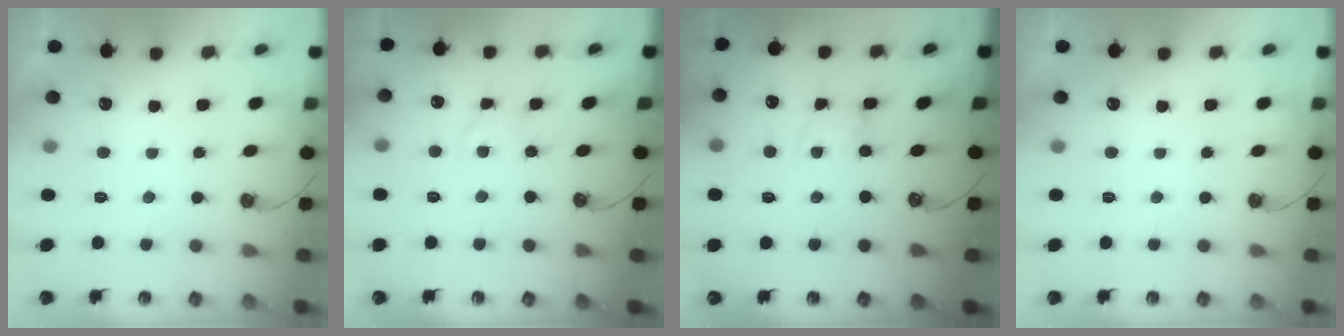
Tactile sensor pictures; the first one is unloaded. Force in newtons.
{"total": 3.0, "press": 2.9, "slide": 0.4}
{"total": 2.5, "press": 2.5, "slide": 0.1}
{"total": 0.0}